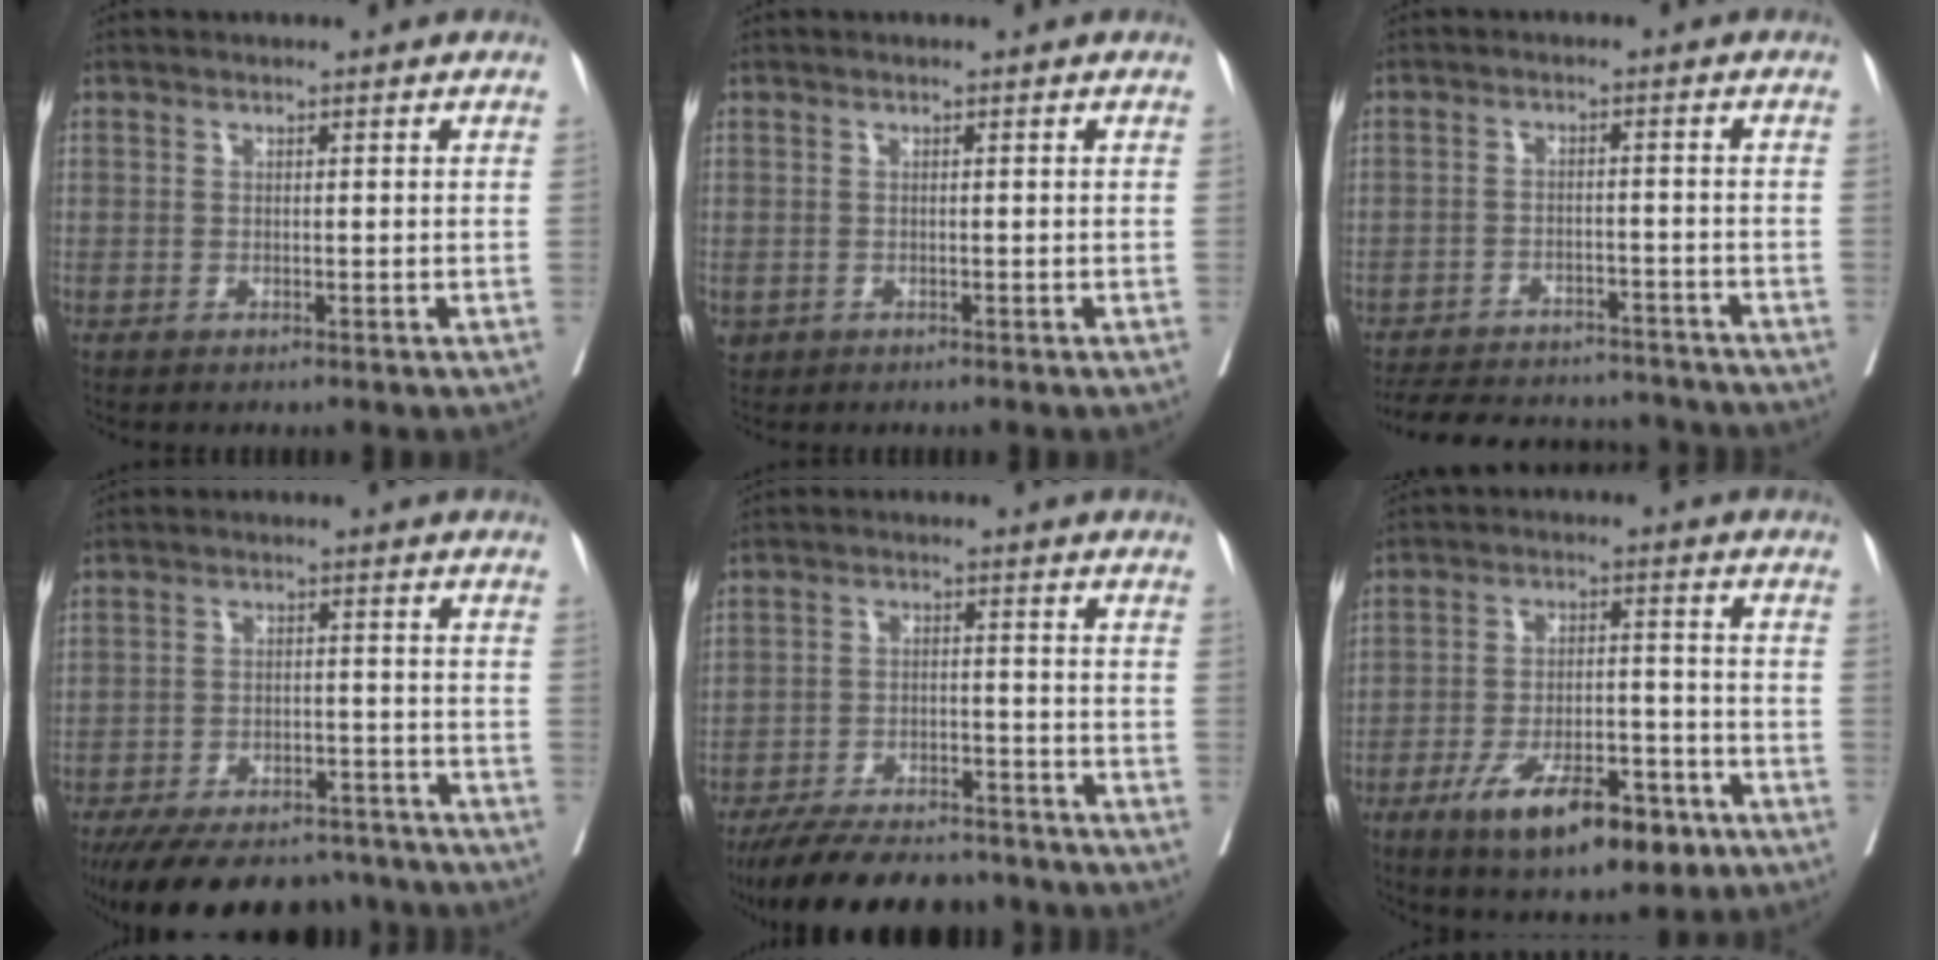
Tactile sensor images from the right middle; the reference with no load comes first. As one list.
[{"total": 0.8, "force": [-0.2, 0.7, 0.2], "torque": [-0.004, 0.003, 0.004]}, {"total": 17.4, "force": [-15.8, 4.8, 5.2], "torque": [-0.128, -0.002, -0.217]}, {"total": 18.7, "force": [-15.7, 7.0, 7.2], "torque": [-0.138, -0.004, -0.218]}, {"total": 14.7, "force": [-12.8, 4.7, 5.4], "torque": [-0.087, 0.003, -0.188]}, {"total": 13.2, "force": [-7.6, 4.7, 9.7], "torque": [-0.154, 0.001, -0.114]}]